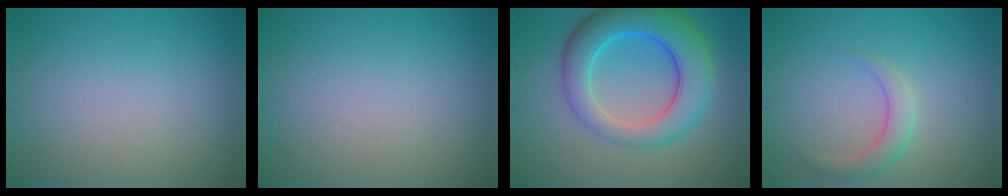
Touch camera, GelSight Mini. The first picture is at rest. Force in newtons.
{"total": 0.0}
{"total": 8.3, "press": 8.3, "slide": 0.4}
{"total": 2.2, "press": 2.2, "slide": 0.2}